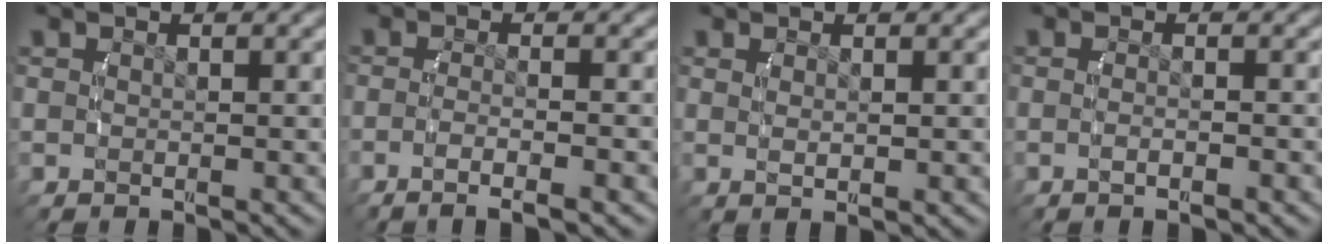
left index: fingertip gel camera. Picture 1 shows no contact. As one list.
[{"total": 3.5, "force": [-2.5, 0.1, 2.5], "torque": [-0.048, -0.007, -0.038]}, {"total": 1.2, "force": [0.3, -0.5, 1.0], "torque": [-0.022, -0.008, 0.014]}, {"total": 1.5, "force": [-1.1, -0.4, 1.0], "torque": [-0.022, 0.000, -0.017]}]